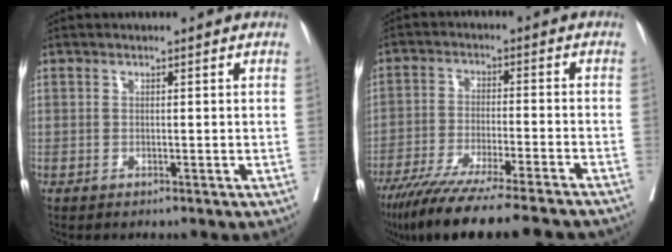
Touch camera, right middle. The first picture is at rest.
{"total": 20.5, "force": [-17.5, 1.1, 10.7], "torque": [-0.144, -0.049, -0.260]}